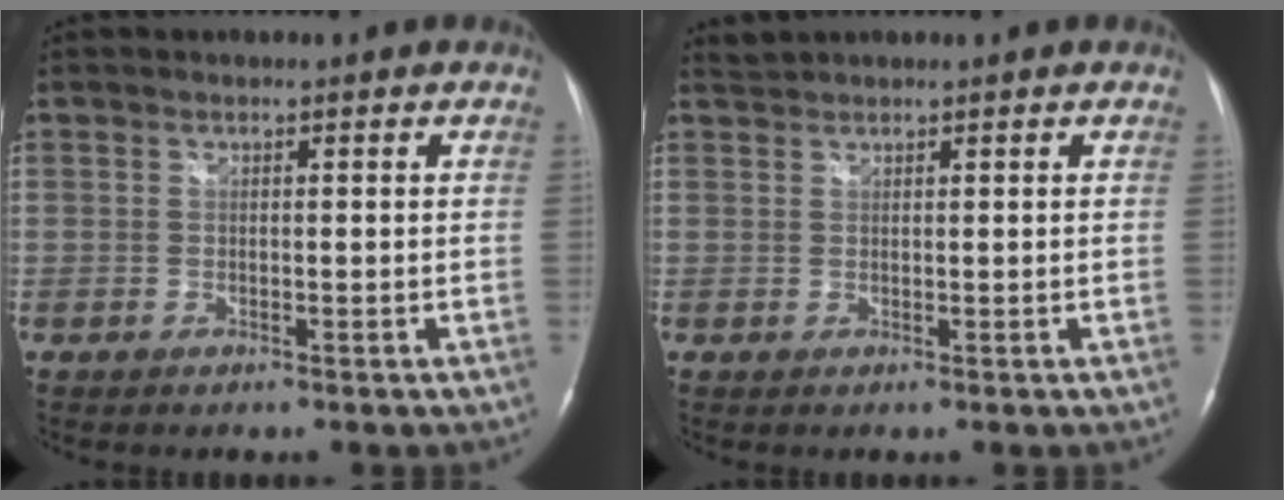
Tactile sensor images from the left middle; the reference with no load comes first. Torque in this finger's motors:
{"motor_torque": [0.04, 0.07, -0.12, -0.01]}